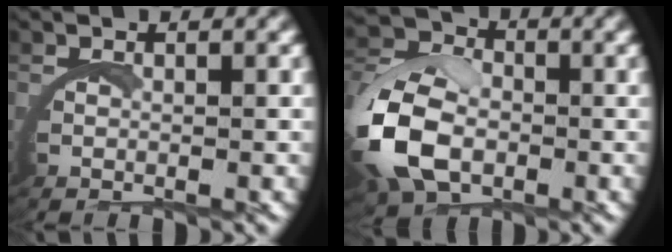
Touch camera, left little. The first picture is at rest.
{"total": 6.0, "force": [-0.8, 4.5, 4.0], "torque": [-0.100, -0.008, -0.012]}